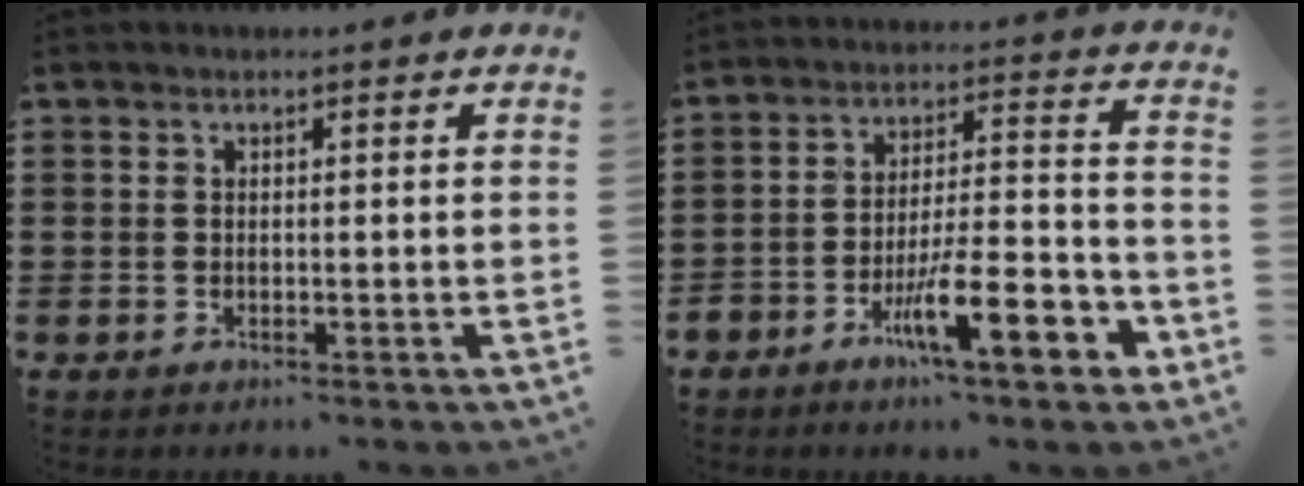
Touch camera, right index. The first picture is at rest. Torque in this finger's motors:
{"motor_torque": [2.14, 0.00, 0.83, 0.21]}